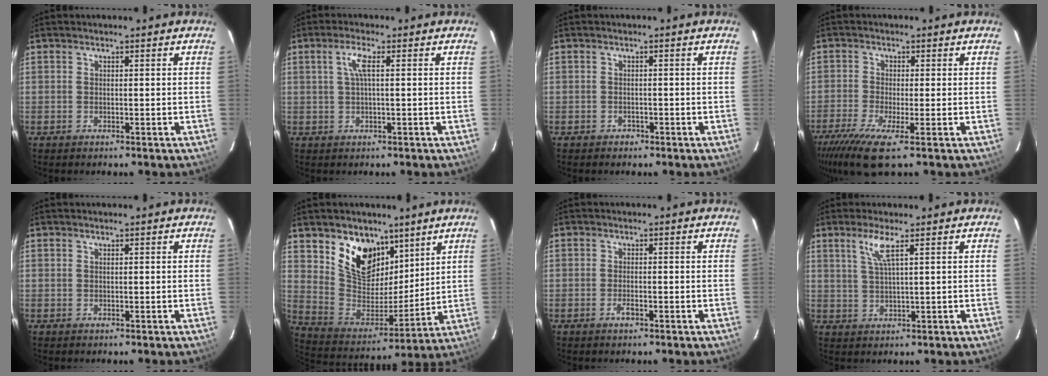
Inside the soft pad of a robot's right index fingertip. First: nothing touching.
{"total": 3.1, "force": [0.6, 0.2, 3.1], "torque": [-0.063, 0.005, 0.012]}
{"total": 1.4, "force": [-0.9, 1.1, 0.1], "torque": [-0.002, 0.004, -0.012]}
{"total": 8.0, "force": [-4.6, 0.9, 6.5], "torque": [-0.158, -0.027, -0.090]}
{"total": 0.0}
{"total": 15.6, "force": [9.2, 9.9, 7.7], "torque": [-0.160, -0.005, 0.180]}
{"total": 1.7, "force": [-1.0, 0.5, 1.2], "torque": [-0.025, 0.000, -0.018]}
{"total": 4.0, "force": [2.1, 0.0, 3.4], "torque": [-0.070, 0.000, 0.045]}